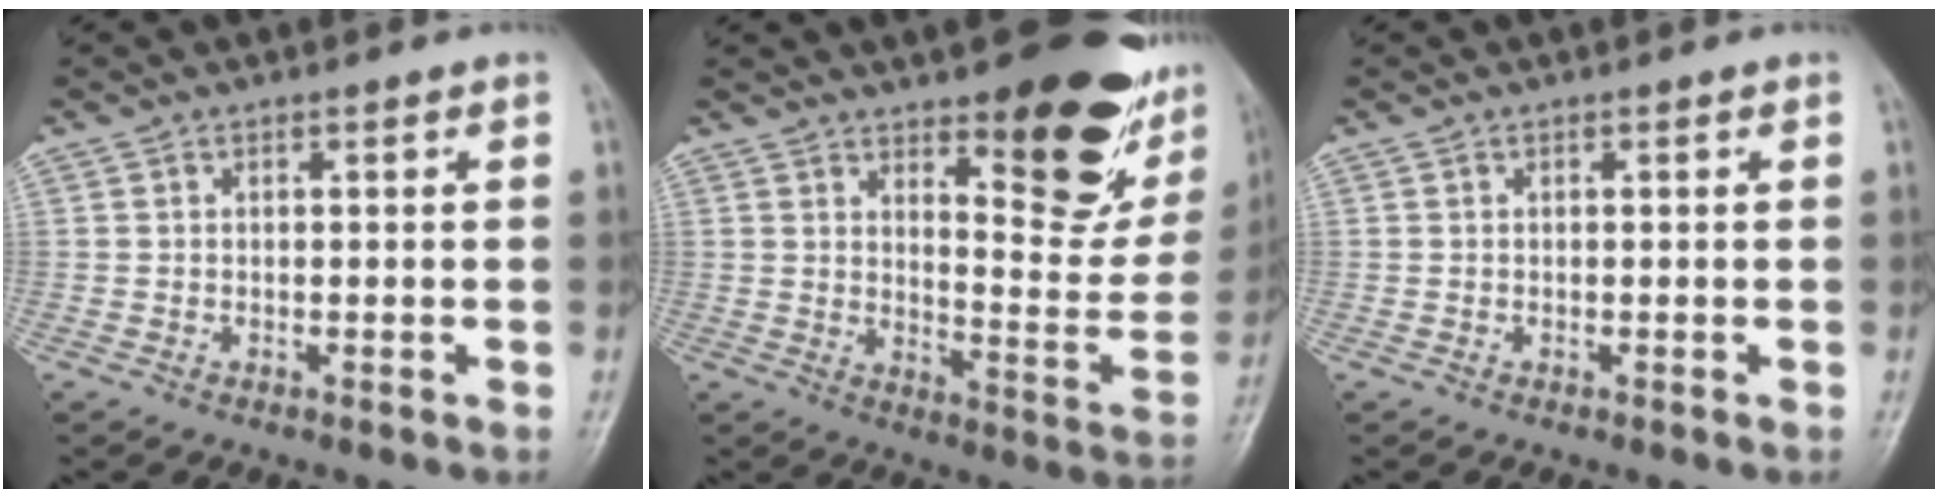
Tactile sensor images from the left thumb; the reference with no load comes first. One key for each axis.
{"total": 21.3, "fx": 12.3, "fy": 7.5, "fz": 15.7, "tx": -0.154, "ty": -0.084, "tz": 0.172}
{"total": 0.0}